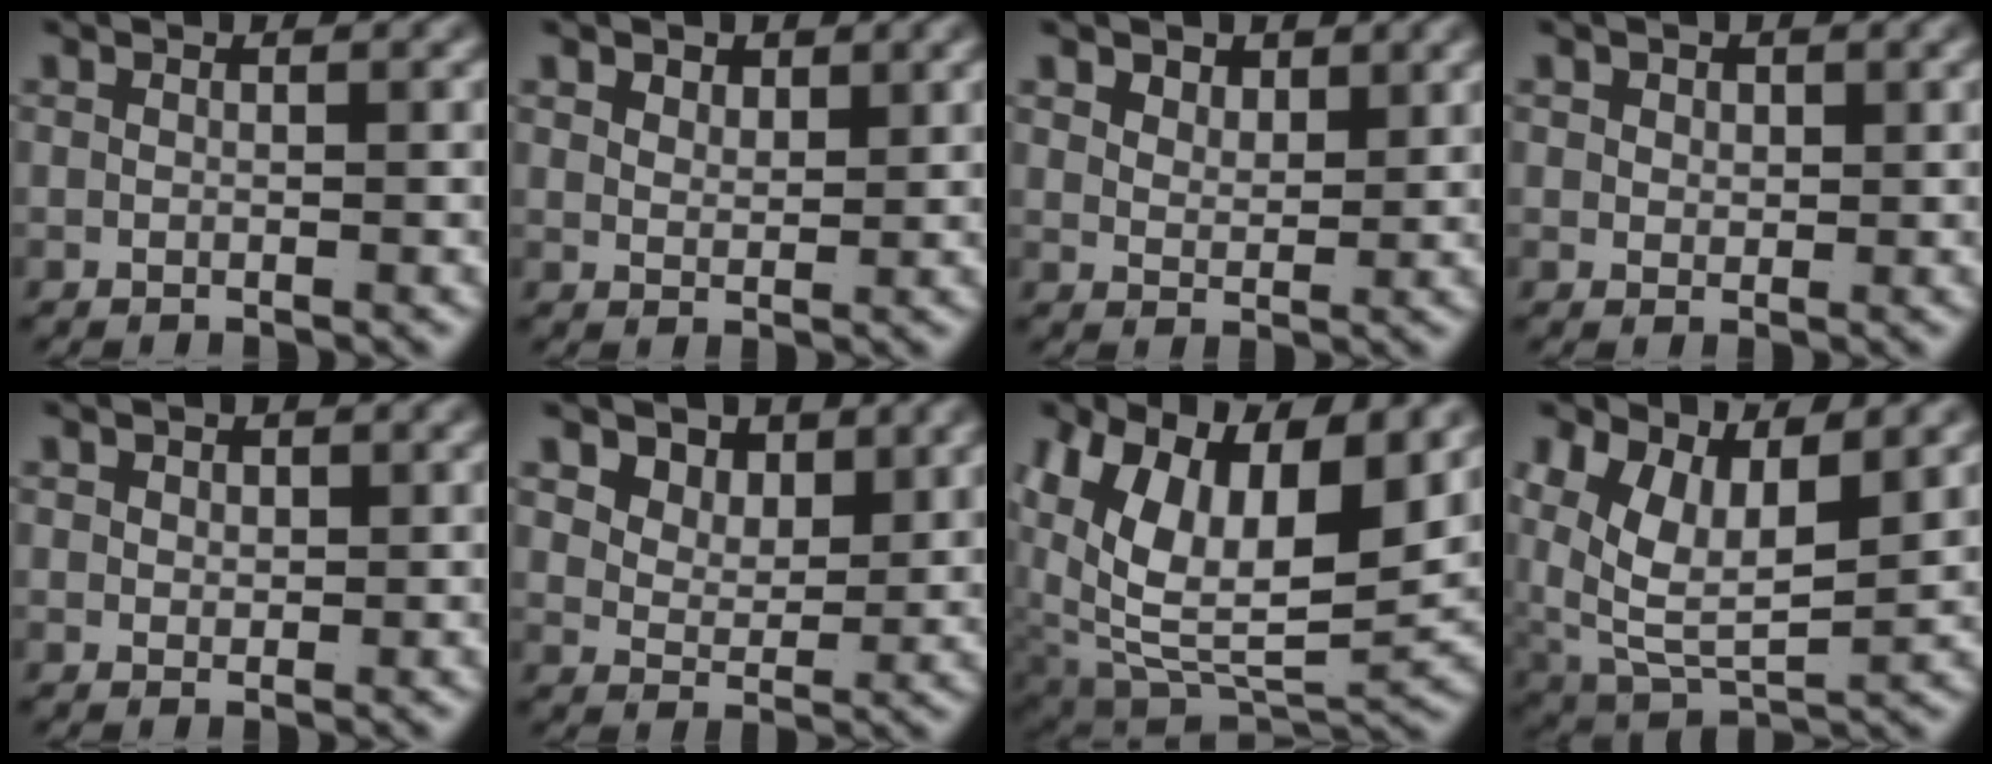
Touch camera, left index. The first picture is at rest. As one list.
[{"total": 1.6, "force": [1.3, 0.5, 0.8], "torque": [-0.016, -0.014, 0.037]}, {"total": 2.1, "force": [1.6, 0.8, 1.0], "torque": [-0.022, -0.017, 0.041]}, {"total": 1.4, "force": [0.7, 1.0, 0.7], "torque": [-0.016, -0.011, 0.021]}, {"total": 1.1, "force": [0.6, 0.7, 0.6], "torque": [-0.013, -0.011, 0.019]}, {"total": 5.0, "force": [2.7, 3.4, 2.4], "torque": [-0.048, -0.012, 0.045]}, {"total": 12.1, "force": [0.7, 7.6, 9.3], "torque": [-0.187, -0.055, 0.042]}, {"total": 9.2, "force": [1.2, 6.7, 6.2], "torque": [-0.141, -0.033, 0.036]}]